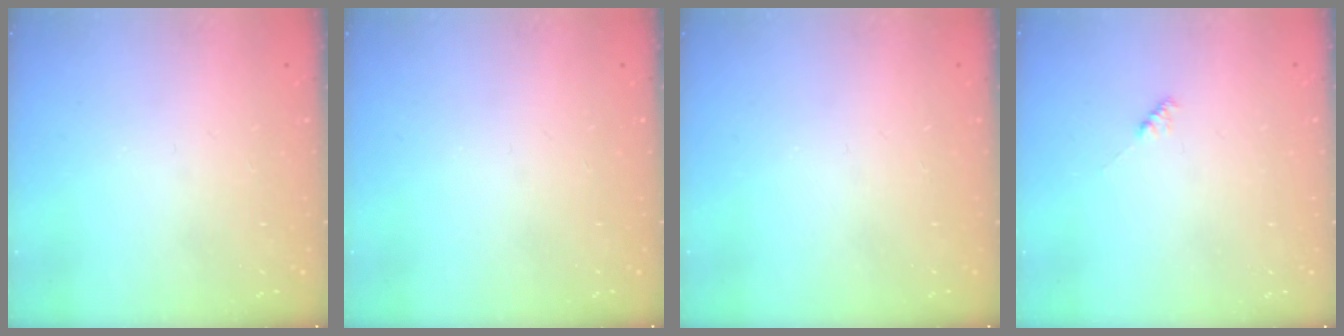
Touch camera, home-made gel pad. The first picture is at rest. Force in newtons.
{"total": 0.0}
{"total": 0.0}
{"total": 2.0, "press": 1.9, "slide": 0.5}